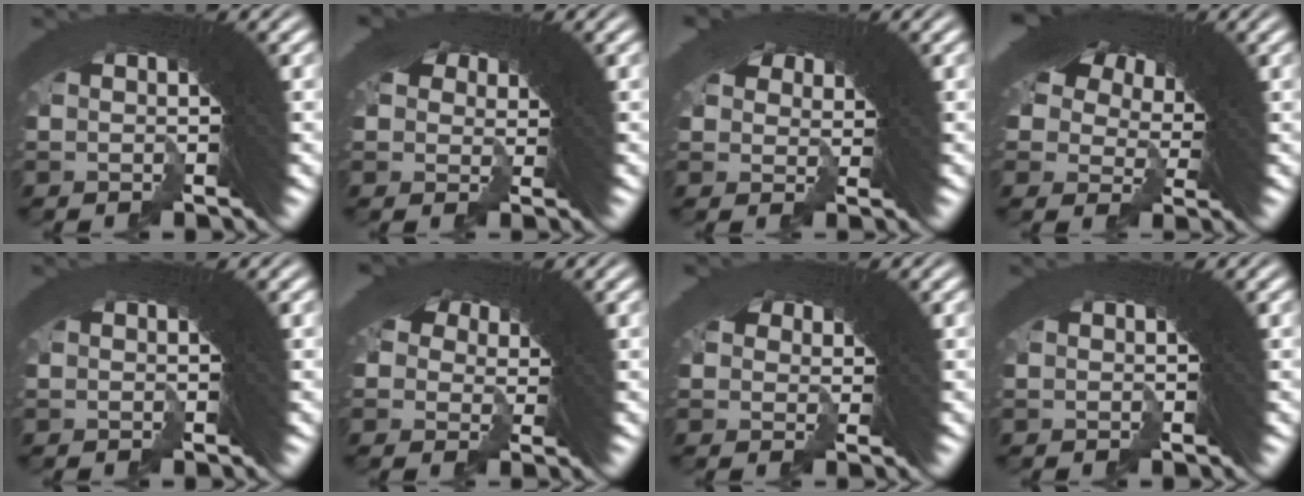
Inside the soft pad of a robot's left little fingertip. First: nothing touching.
{"total": 4.2, "force": [-0.2, 4.0, 1.0], "torque": [-0.016, -0.021, 0.003]}
{"total": 2.6, "force": [0.9, 2.3, 0.6], "torque": [-0.001, -0.013, 0.020]}
{"total": 7.3, "force": [1.1, 6.2, 3.6], "torque": [-0.080, -0.014, 0.022]}
{"total": 0.0}
{"total": 5.4, "force": [-0.3, 5.1, 1.7], "torque": [-0.035, -0.021, 0.001]}
{"total": 2.6, "force": [-0.2, 2.6, 0.0], "torque": [-0.002, -0.022, 0.004]}
{"total": 0.0}